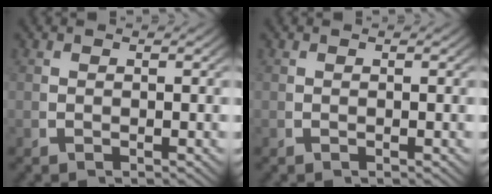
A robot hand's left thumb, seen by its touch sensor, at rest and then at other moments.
{"total": 0.0}